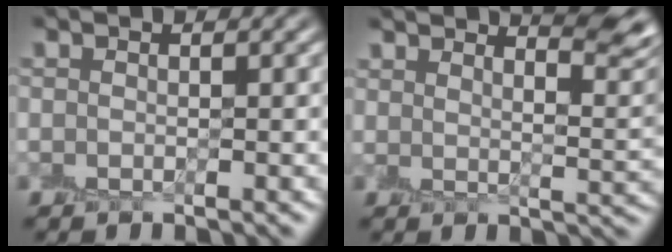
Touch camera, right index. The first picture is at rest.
{"total": 8.2, "force": [6.3, 2.3, 4.7], "torque": [-0.026, 0.038, 0.057]}